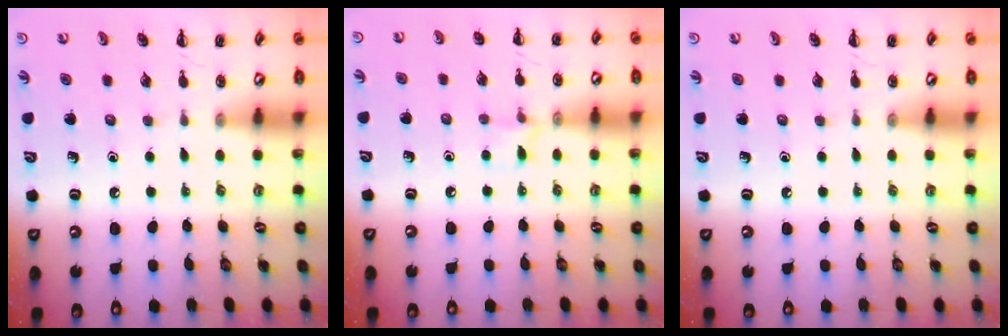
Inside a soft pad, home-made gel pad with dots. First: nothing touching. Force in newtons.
{"total": 5.8, "press": 5.6, "slide": 1.8}
{"total": 0.0}